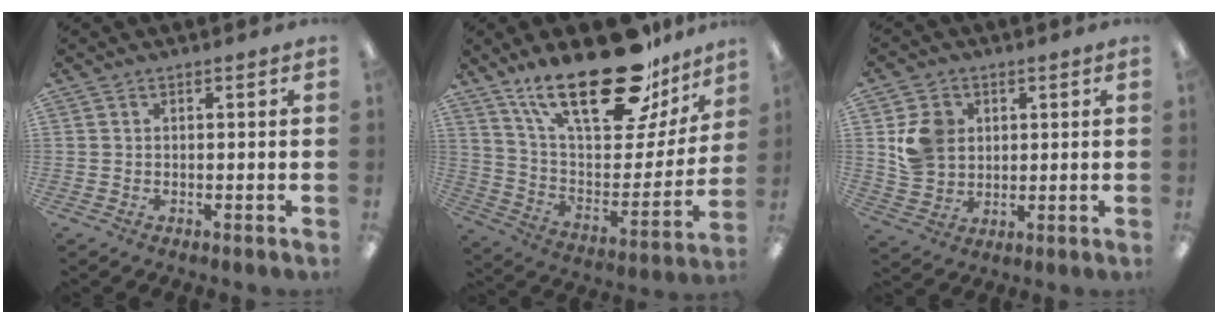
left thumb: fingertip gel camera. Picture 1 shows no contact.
{"total": 28.6, "force": [19.5, 10.8, 17.9], "torque": [-0.287, -0.116, 0.332]}
{"total": 8.1, "force": [2.4, 7.0, 3.3], "torque": [-0.057, 0.010, 0.050]}